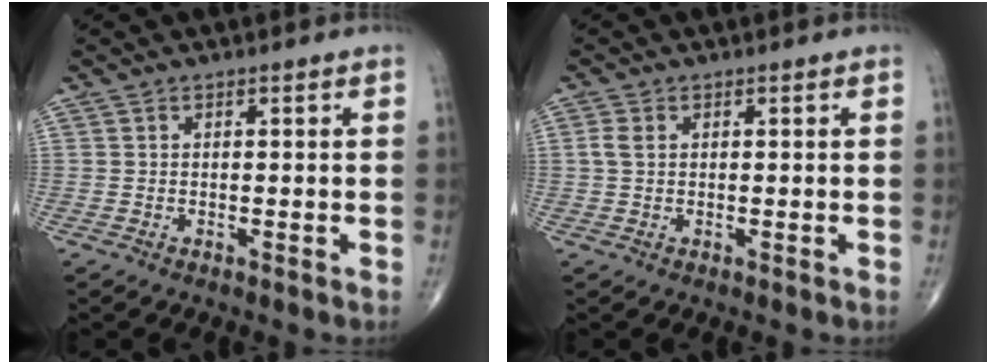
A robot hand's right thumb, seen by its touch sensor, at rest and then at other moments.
{"total": 1.9, "force": [0.4, 1.2, 1.3], "torque": [-0.037, 0.006, 0.008]}